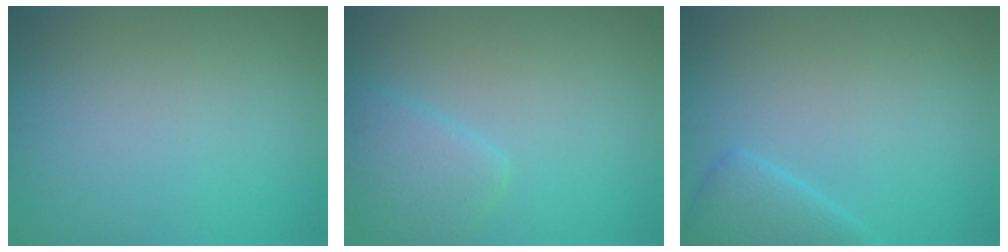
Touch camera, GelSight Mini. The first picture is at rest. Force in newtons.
{"total": 2.9, "press": 2.9, "slide": 0.1}
{"total": 2.7, "press": 2.7, "slide": 0.2}